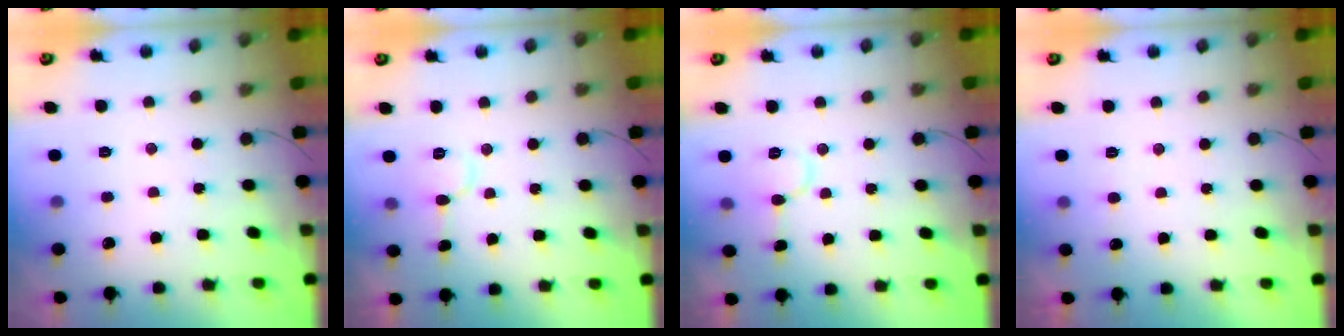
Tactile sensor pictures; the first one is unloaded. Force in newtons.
{"total": 6.2, "press": 6.2, "slide": 0.6}
{"total": 7.5, "press": 7.5, "slide": 0.3}
{"total": 3.5, "press": 3.5, "slide": 0.3}